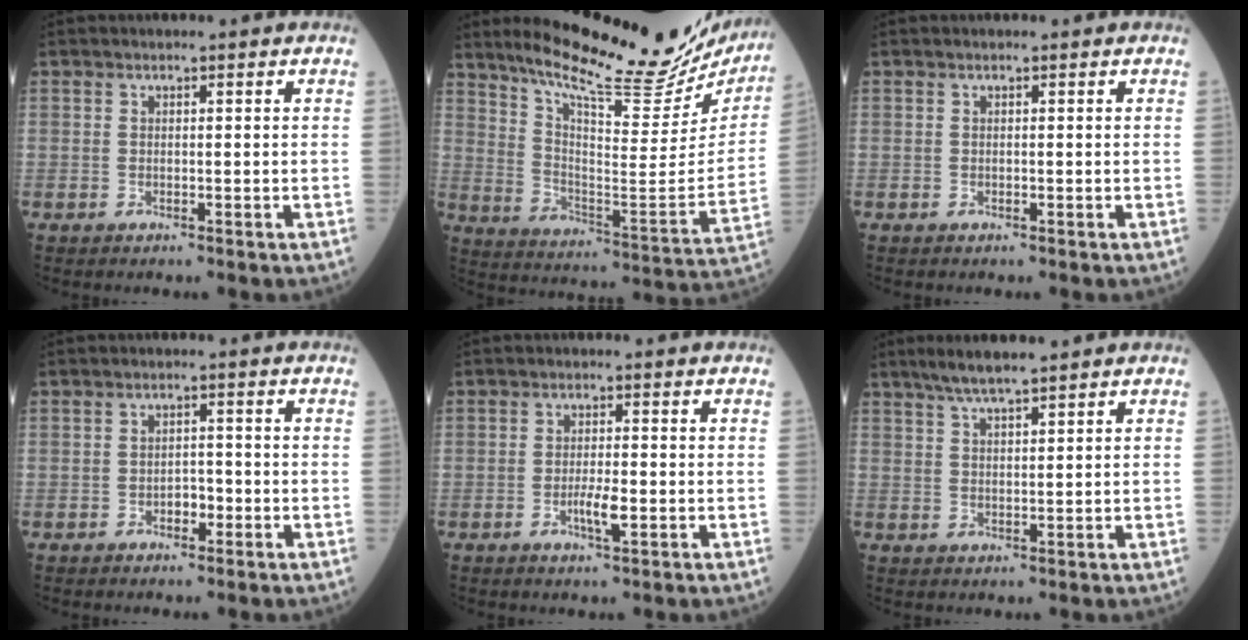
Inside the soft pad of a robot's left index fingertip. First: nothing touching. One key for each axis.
{"total": 26.5, "fx": 22.9, "fy": 4.3, "fz": 12.6, "tx": -0.203, "ty": -0.067, "tz": 0.312}
{"total": 0.0}
{"total": 2.0, "fx": -0.9, "fy": 1.1, "fz": 1.3, "tx": -0.017, "ty": 0.006, "tz": -0.016}
{"total": 3.0, "fx": -0.9, "fy": 0.5, "fz": 2.8, "tx": -0.056, "ty": -0.002, "tz": -0.015}
{"total": 5.5, "fx": 4.4, "fy": 0.2, "fz": 3.2, "tx": -0.065, "ty": 0.014, "tz": 0.082}